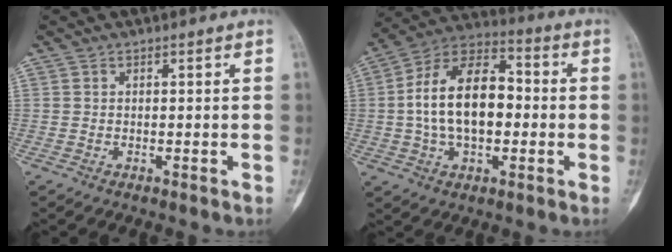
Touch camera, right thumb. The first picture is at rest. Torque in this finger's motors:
{"motor_torque": [0.00, 0.98, 0.75, -0.50, 0.35]}